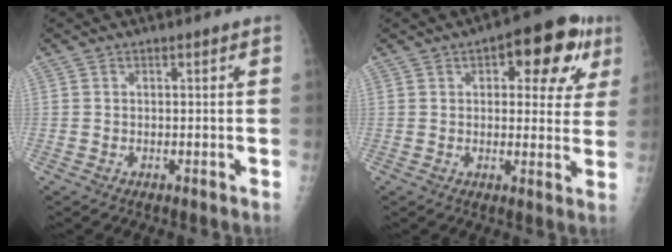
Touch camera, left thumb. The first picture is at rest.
{"total": 13.6, "force": [5.6, 6.4, 10.6], "torque": [-0.083, 0.005, 0.063]}